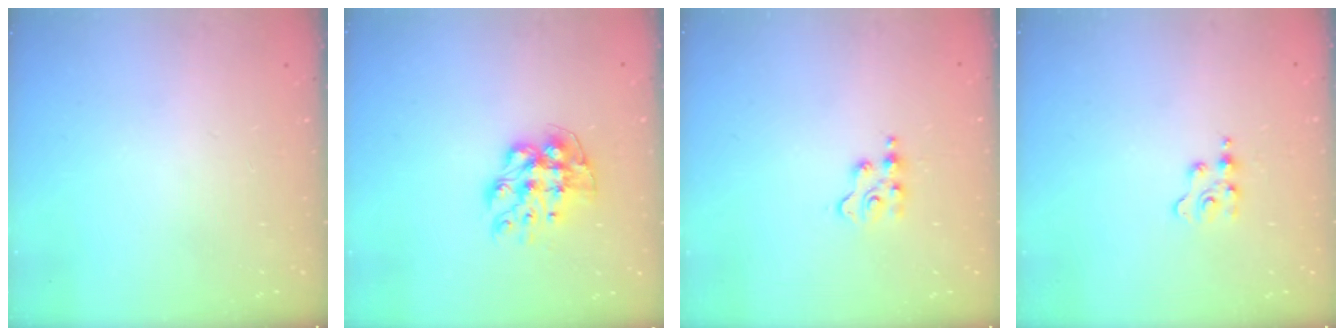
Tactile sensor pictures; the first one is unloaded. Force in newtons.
{"total": 10.1, "press": 10.1, "slide": 0.9}
{"total": 3.6, "press": 3.5, "slide": 0.6}
{"total": 2.8, "press": 2.8, "slide": 0.4}